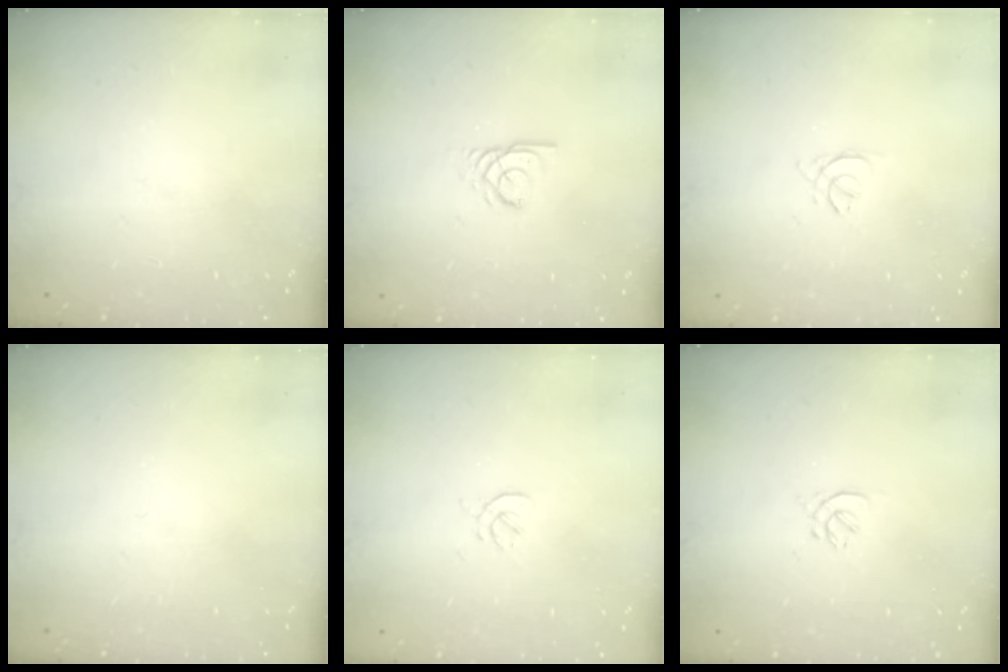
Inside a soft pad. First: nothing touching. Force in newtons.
{"total": 2.9, "press": 2.9, "slide": 0.2}
{"total": 1.5, "press": 1.4, "slide": 0.6}
{"total": 0.0}
{"total": 1.6, "press": 1.5, "slide": 0.6}
{"total": 1.0, "press": 0.9, "slide": 0.4}